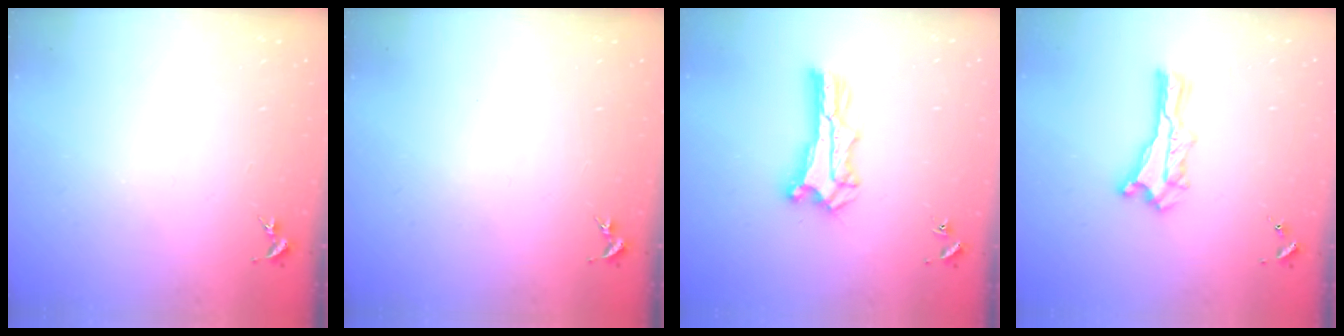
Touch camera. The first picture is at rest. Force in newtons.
{"total": 0.0}
{"total": 2.7, "press": 2.7, "slide": 0.3}
{"total": 0.6, "press": 0.5, "slide": 0.2}